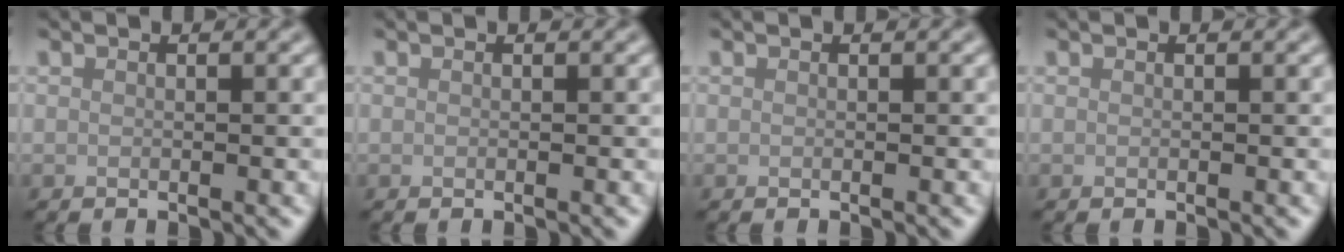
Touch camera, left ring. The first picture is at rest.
{"total": 0.0}
{"total": 0.0}
{"total": 0.0}